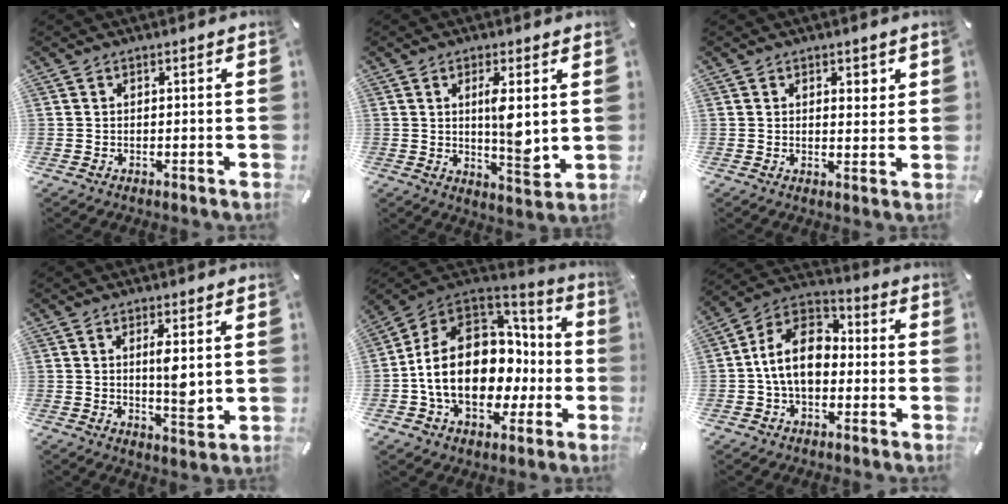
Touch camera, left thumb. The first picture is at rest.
{"total": 8.8, "force": [1.8, 2.8, 8.2], "torque": [-0.130, -0.022, 0.021]}
{"total": 2.7, "force": [1.8, 1.8, 1.0], "torque": [0.001, -0.010, 0.027]}
{"total": 7.0, "force": [1.5, 2.2, 6.5], "torque": [-0.100, -0.016, 0.018]}
{"total": 20.4, "force": [-2.2, 15.4, 13.2], "torque": [-0.253, 0.001, -0.024]}
{"total": 13.0, "force": [-1.8, 9.3, 8.9], "torque": [-0.190, 0.020, -0.037]}